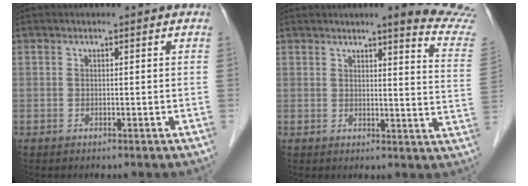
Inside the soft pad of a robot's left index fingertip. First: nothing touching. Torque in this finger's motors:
{"motor_torque": [-0.03, -0.05, 0.21, 0.05]}